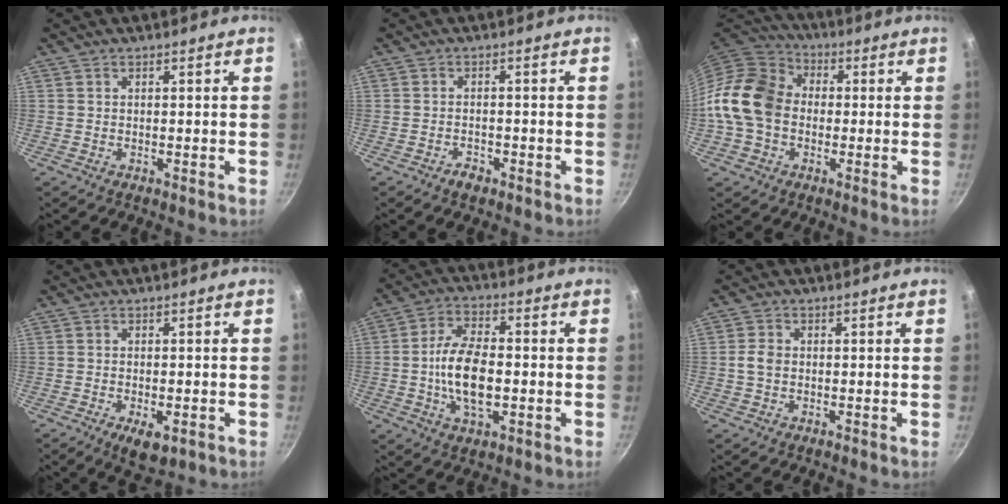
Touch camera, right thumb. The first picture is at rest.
{"total": 2.3, "force": [-1.6, 1.2, 1.1], "torque": [-0.015, 0.017, -0.025]}
{"total": 14.6, "force": [-0.7, 11.4, 9.0], "torque": [-0.145, 0.030, -0.032]}
{"total": 5.3, "force": [-2.1, 2.4, 4.2], "torque": [-0.056, 0.003, -0.025]}
{"total": 12.6, "force": [-1.5, 6.5, 10.7], "torque": [-0.192, 0.022, -0.032]}
{"total": 2.8, "force": [-0.2, 2.2, 1.8], "torque": [-0.032, 0.008, -0.006]}